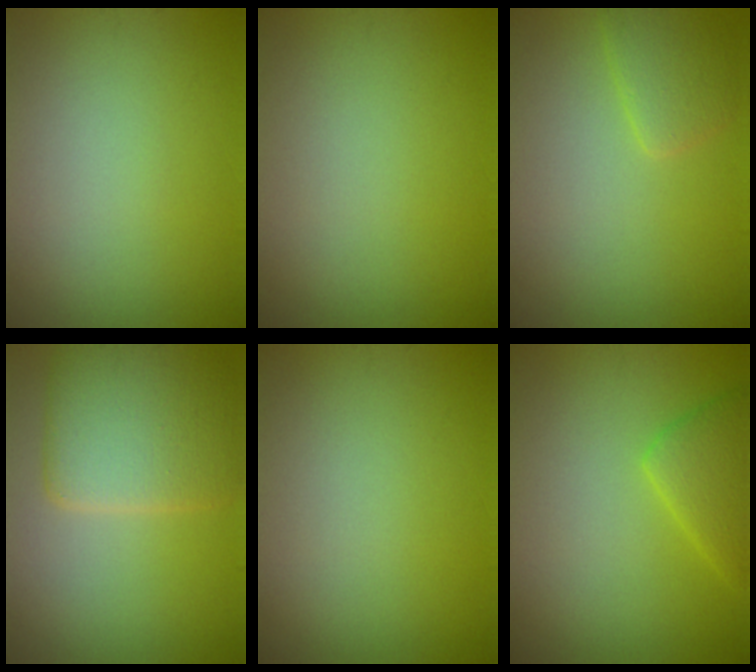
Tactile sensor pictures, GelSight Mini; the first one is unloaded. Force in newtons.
{"total": 0.0}
{"total": 2.1, "press": 2.1, "slide": 0.2}
{"total": 6.3, "press": 6.2, "slide": 0.5}
{"total": 0.0}
{"total": 3.1, "press": 3.1, "slide": 0.1}